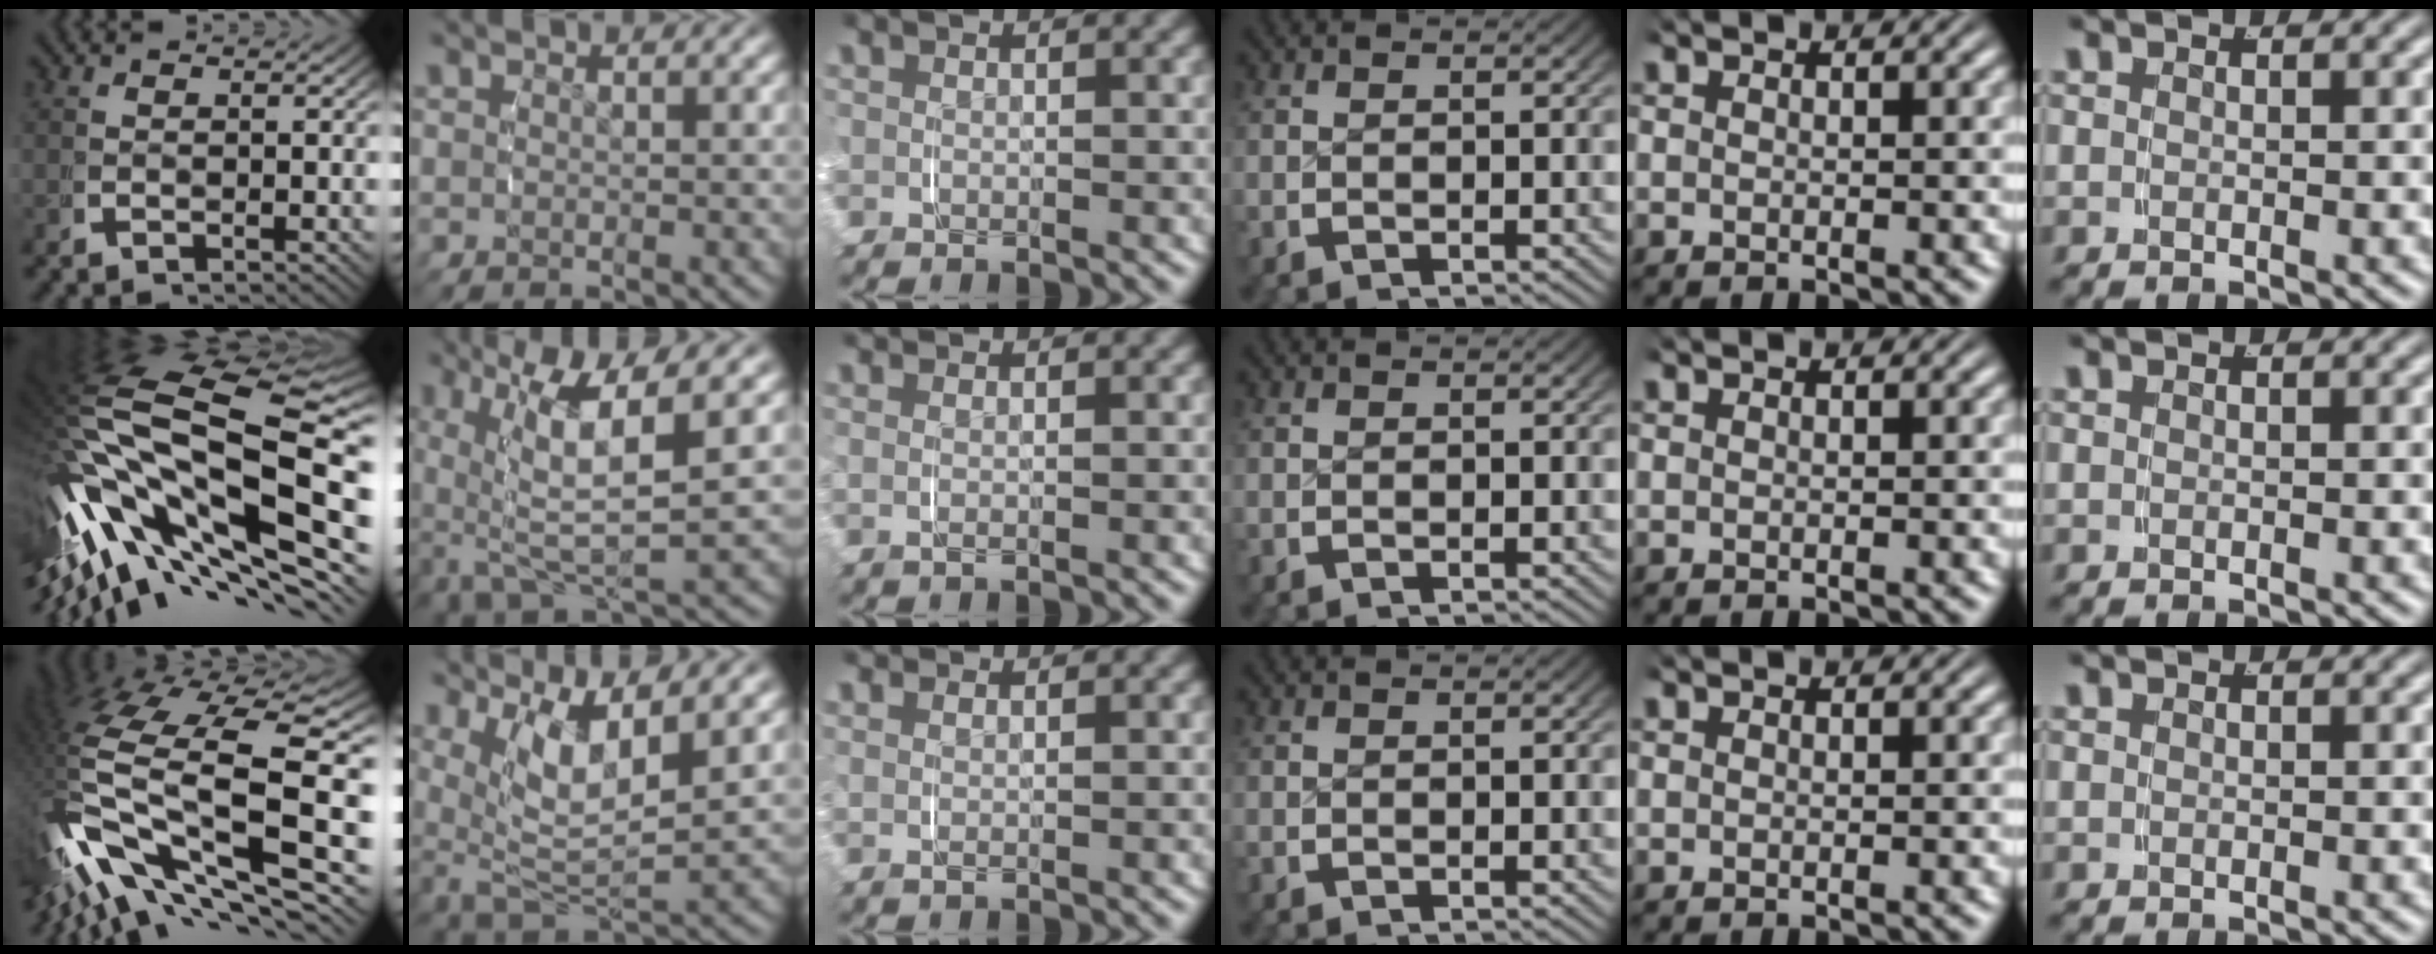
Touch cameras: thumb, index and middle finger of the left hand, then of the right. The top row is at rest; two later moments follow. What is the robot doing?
{"motion": "grasp_and_lifting", "object": "shoes"}